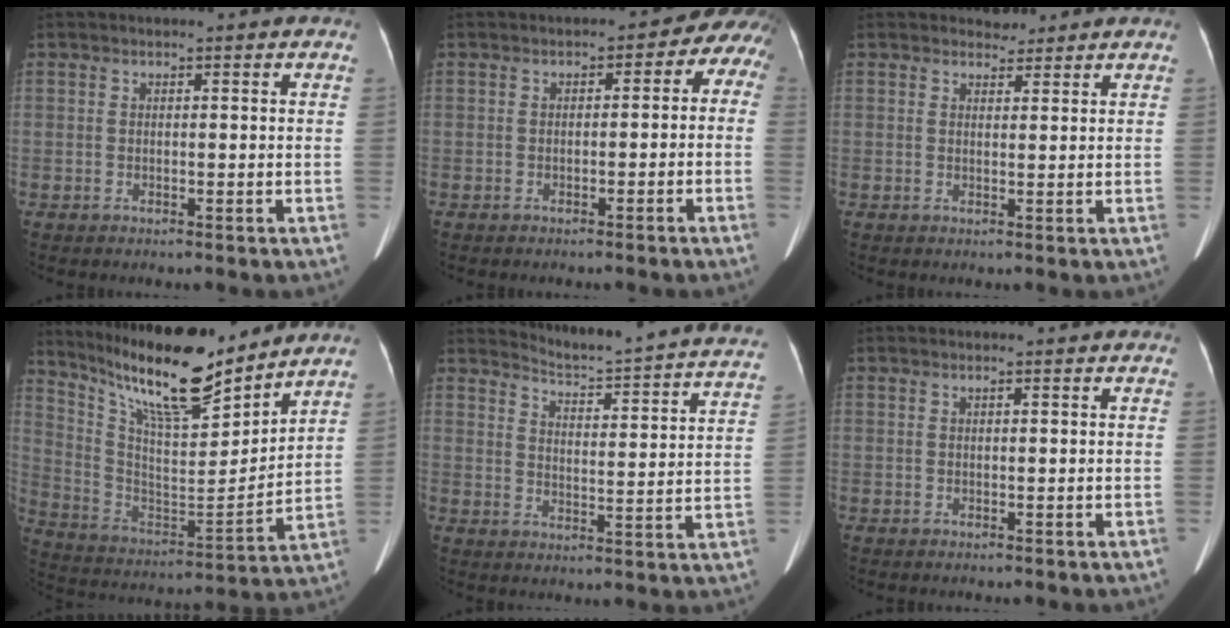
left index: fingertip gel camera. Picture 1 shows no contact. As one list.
[{"total": 5.2, "force": [-1.6, 3.6, 3.4], "torque": [-0.027, 0.041, -0.024]}, {"total": 1.8, "force": [1.6, 0.7, -0.2], "torque": [0.003, -0.002, 0.023]}, {"total": 18.8, "force": [15.8, 2.7, 9.9], "torque": [-0.181, -0.008, 0.284]}, {"total": 20.0, "force": [19.4, 0.3, 4.9], "torque": [-0.076, -0.086, 0.228]}, {"total": 0.0}]